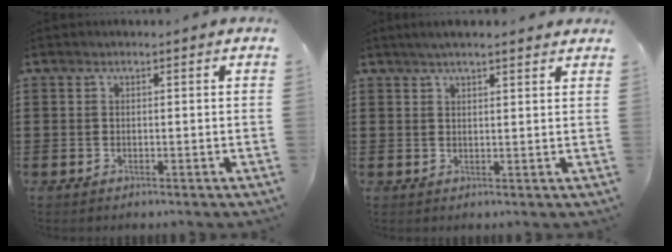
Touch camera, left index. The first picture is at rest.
{"total": 2.4, "force": [2.0, 0.4, 1.3], "torque": [-0.028, 0.006, 0.037]}